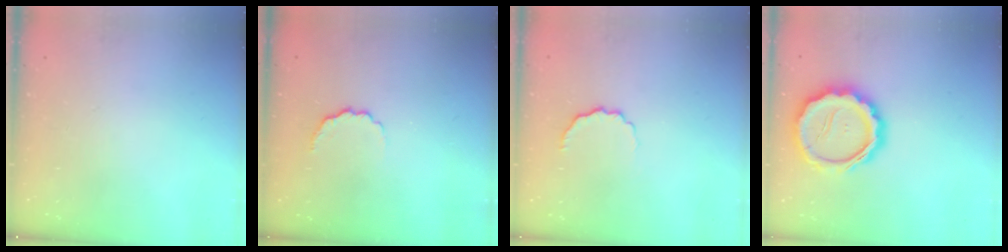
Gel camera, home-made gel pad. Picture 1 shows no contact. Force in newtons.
{"total": 3.6, "press": 3.5, "slide": 0.9}
{"total": 5.6, "press": 5.4, "slide": 1.5}
{"total": 16.3, "press": 15.9, "slide": 3.5}